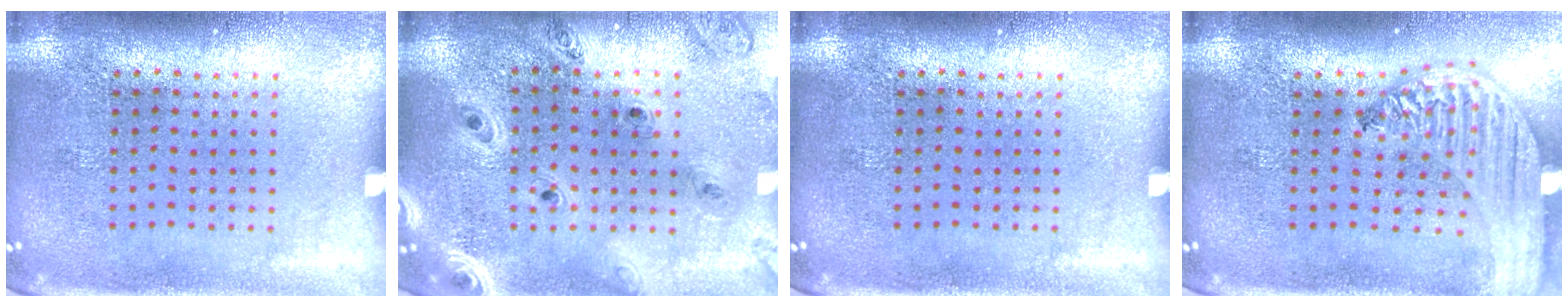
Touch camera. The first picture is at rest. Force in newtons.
{"total": 1.4, "press": 1.3, "slide": 0.2}
{"total": 0.0}
{"total": 3.1, "press": 2.4, "slide": 1.9}